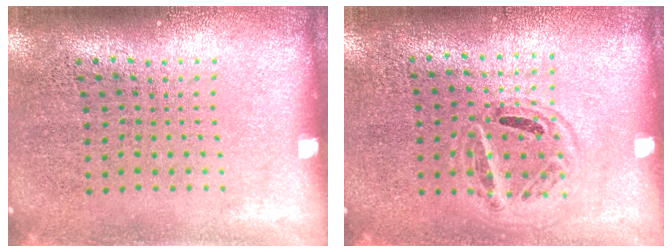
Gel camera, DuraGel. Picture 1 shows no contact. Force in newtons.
{"total": 1.1, "press": 1.0, "slide": 0.4}